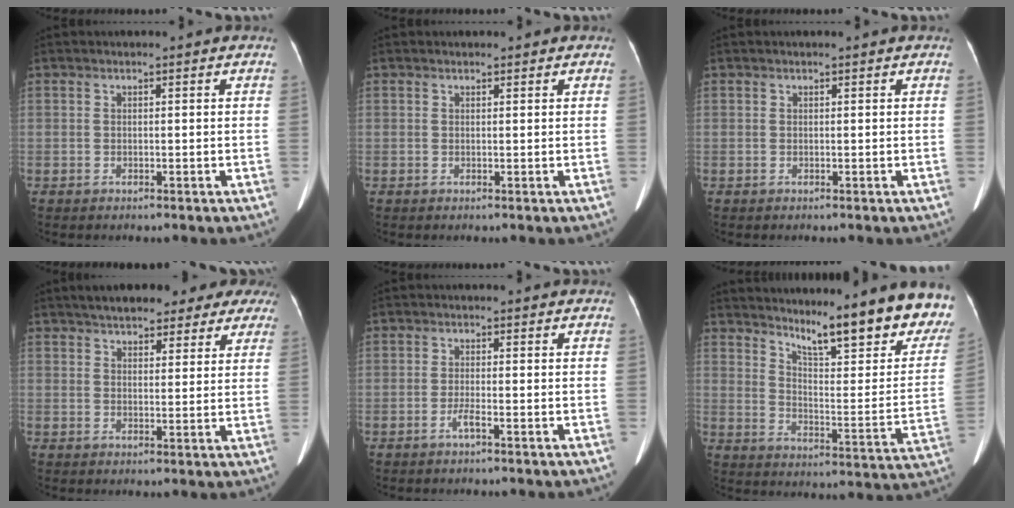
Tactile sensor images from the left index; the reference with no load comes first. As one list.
[{"total": 1.3, "force": [1.1, 0.6, 0.5], "torque": [-0.003, 0.001, 0.011]}, {"total": 1.1, "force": [0.9, 0.2, 0.6], "torque": [-0.003, 0.001, 0.008]}, {"total": 16.8, "force": [13.5, 6.1, 7.8], "torque": [-0.099, 0.016, 0.159]}, {"total": 1.5, "force": [-1.3, -0.1, 0.8], "torque": [-0.017, -0.018, -0.026]}, {"total": 21.0, "force": [17.7, 2.4, 11.1], "torque": [-0.150, -0.094, 0.229]}]